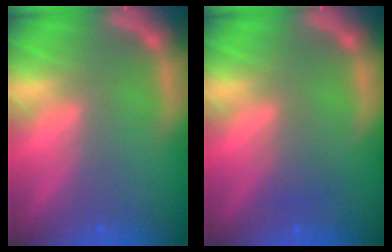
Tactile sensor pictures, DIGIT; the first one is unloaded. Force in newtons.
{"total": 1.5}